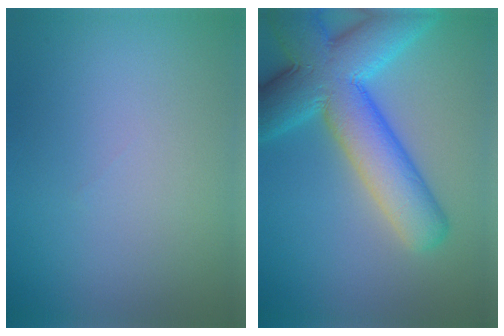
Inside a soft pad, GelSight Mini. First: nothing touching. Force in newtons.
{"total": 11.1, "press": 11.1, "slide": 0.5}